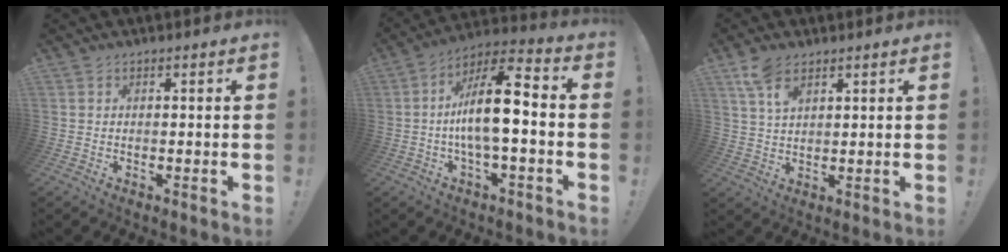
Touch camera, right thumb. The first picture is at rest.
{"total": 14.8, "force": [-1.2, 4.8, 14.0], "torque": [-0.240, 0.012, -0.025]}
{"total": 6.8, "force": [4.3, 2.9, 4.3], "torque": [-0.079, -0.017, 0.081]}